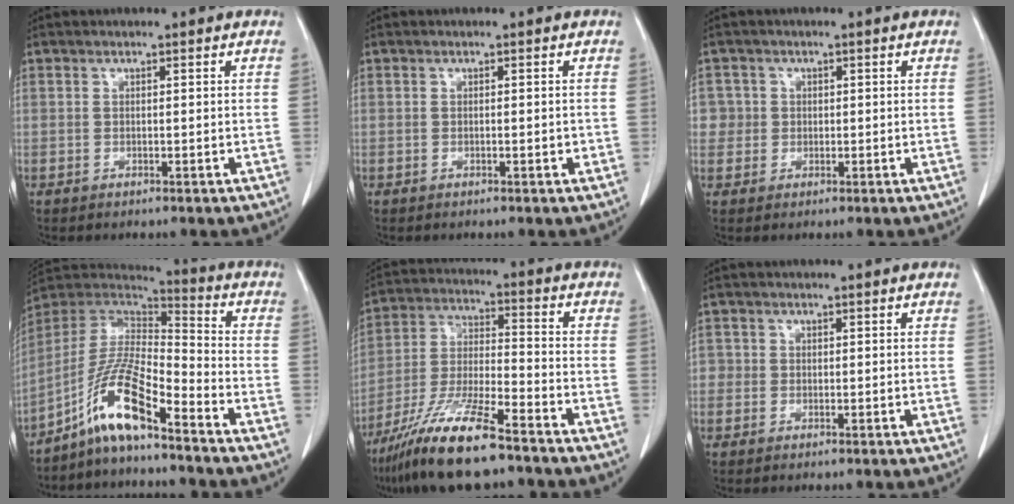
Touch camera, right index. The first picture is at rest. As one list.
[{"total": 0.7, "force": [-0.2, 0.2, 0.6], "torque": [-0.010, 0.000, -0.002]}, {"total": 2.8, "force": [0.3, 2.8, -0.2], "torque": [0.022, 0.008, 0.004]}, {"total": 12.0, "force": [-8.1, 1.4, 8.7], "torque": [-0.182, 0.008, -0.155]}, {"total": 14.6, "force": [-10.6, 1.7, 9.8], "torque": [-0.204, -0.025, -0.196]}, {"total": 1.3, "force": [-0.2, 1.3, 0.1], "torque": [0.012, 0.005, -0.009]}]